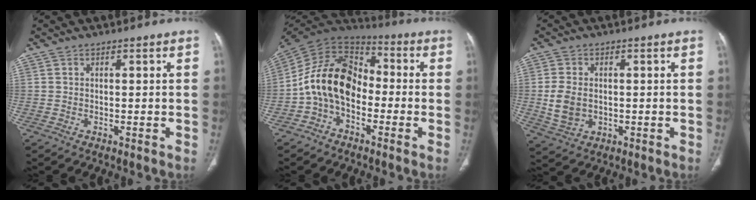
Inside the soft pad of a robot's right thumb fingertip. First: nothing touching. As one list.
[{"total": 14.4, "force": [-3.1, 10.1, 9.7], "torque": [-0.160, 0.061, -0.070]}, {"total": 6.5, "force": [-0.2, 4.6, 4.5], "torque": [-0.089, -0.003, 0.004]}]